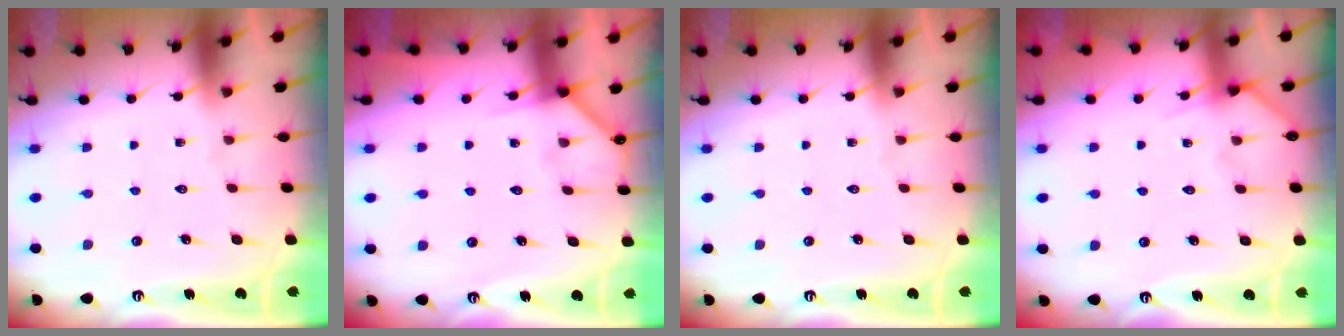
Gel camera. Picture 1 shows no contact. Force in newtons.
{"total": 3.8, "press": 3.7, "slide": 0.4}
{"total": 0.0}
{"total": 3.4, "press": 3.4, "slide": 0.3}